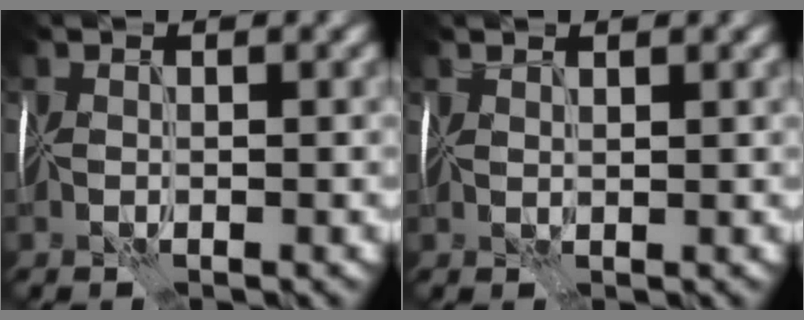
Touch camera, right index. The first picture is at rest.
{"total": 1.4, "force": [1.4, 0.3, 0.3], "torque": [-0.009, 0.008, 0.024]}